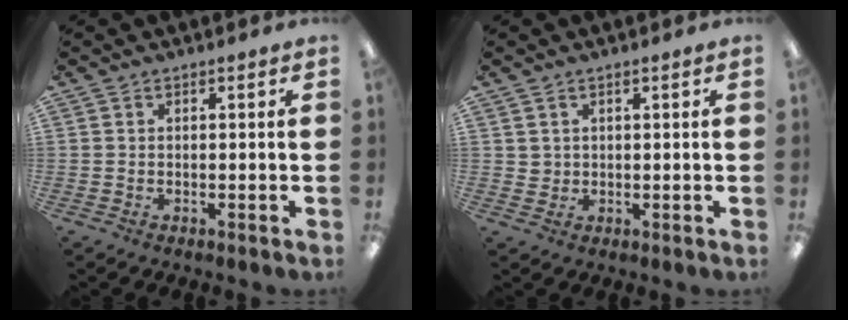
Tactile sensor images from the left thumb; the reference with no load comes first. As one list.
[{"total": 1.9, "force": [1.1, 1.5, 0.2], "torque": [-0.007, 0.002, 0.021]}]